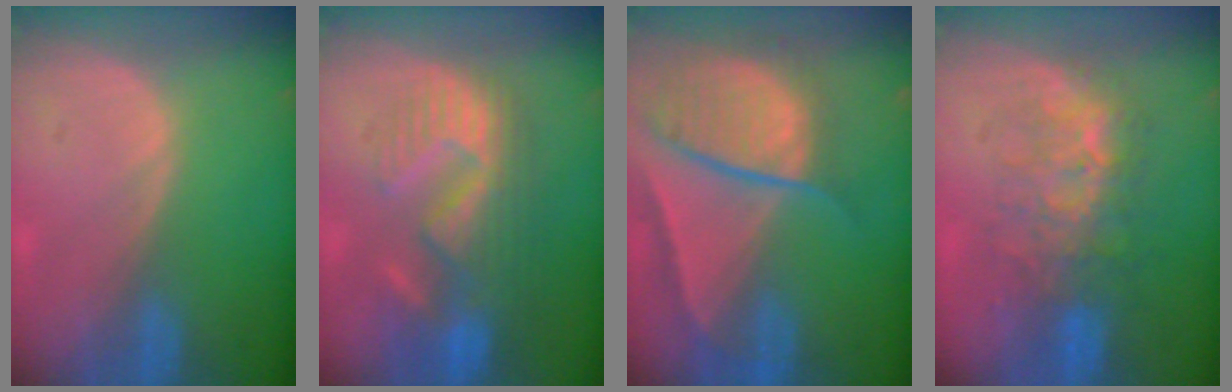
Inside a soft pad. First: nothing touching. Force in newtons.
{"total": 10.9, "press": 9.8, "slide": 4.9}
{"total": 10.4, "press": 8.8, "slide": 5.5}
{"total": 8.2, "press": 8.0, "slide": 1.8}